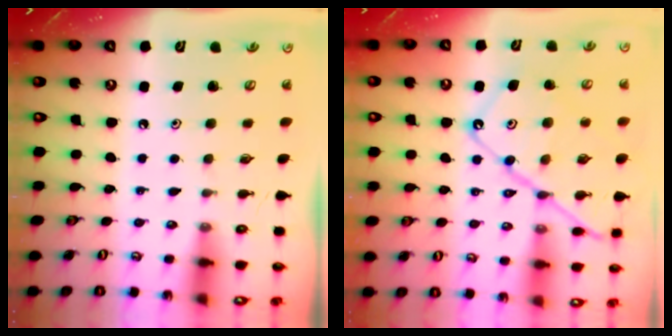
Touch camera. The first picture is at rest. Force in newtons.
{"total": 15.3, "press": 15.2, "slide": 1.7}